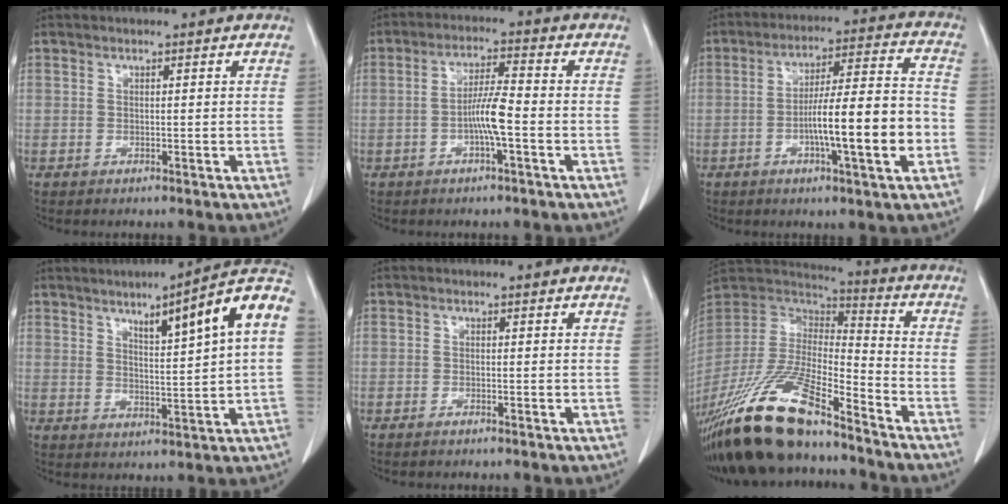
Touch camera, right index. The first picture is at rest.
{"total": 5.4, "force": [-1.6, 0.2, 5.2], "torque": [-0.106, 0.006, -0.029]}
{"total": 13.8, "force": [-3.6, 0.8, 13.4], "torque": [-0.216, 0.009, -0.058]}
{"total": 12.7, "force": [4.2, 0.1, 12.0], "torque": [-0.168, 0.017, 0.058]}
{"total": 0.8, "force": [-0.8, 0.1, 0.4], "torque": [-0.012, -0.001, -0.011]}
{"total": 24.4, "force": [-18.2, 5.2, 15.3], "torque": [-0.326, -0.039, -0.336]}